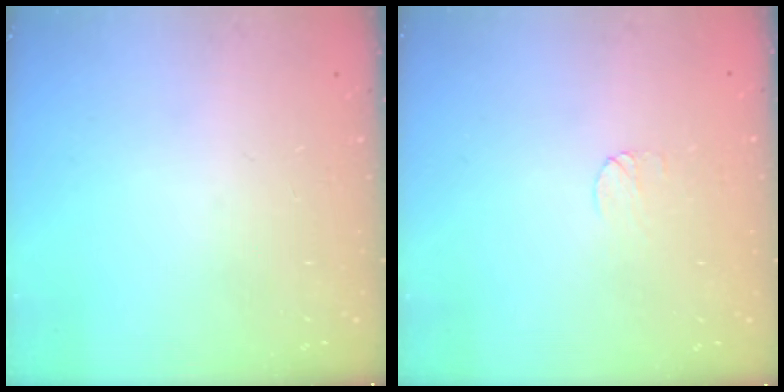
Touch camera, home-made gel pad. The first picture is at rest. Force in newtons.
{"total": 4.9, "press": 4.8, "slide": 0.4}